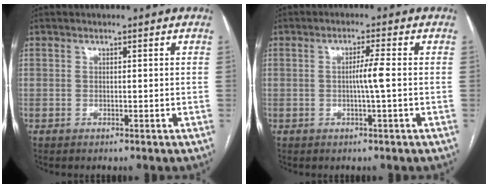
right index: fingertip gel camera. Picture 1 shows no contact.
{"total": 3.1, "force": [-0.3, -0.5, 3.1], "torque": [-0.054, 0.000, -0.005]}